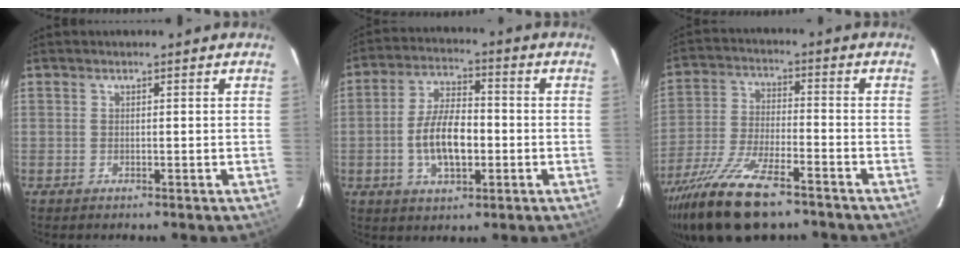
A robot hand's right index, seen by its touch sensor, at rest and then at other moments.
{"total": 10.5, "force": [-2.2, 5.0, 9.0], "torque": [-0.177, 0.005, -0.034]}
{"total": 16.8, "force": [-12.2, 5.1, 10.3], "torque": [-0.222, -0.042, -0.224]}